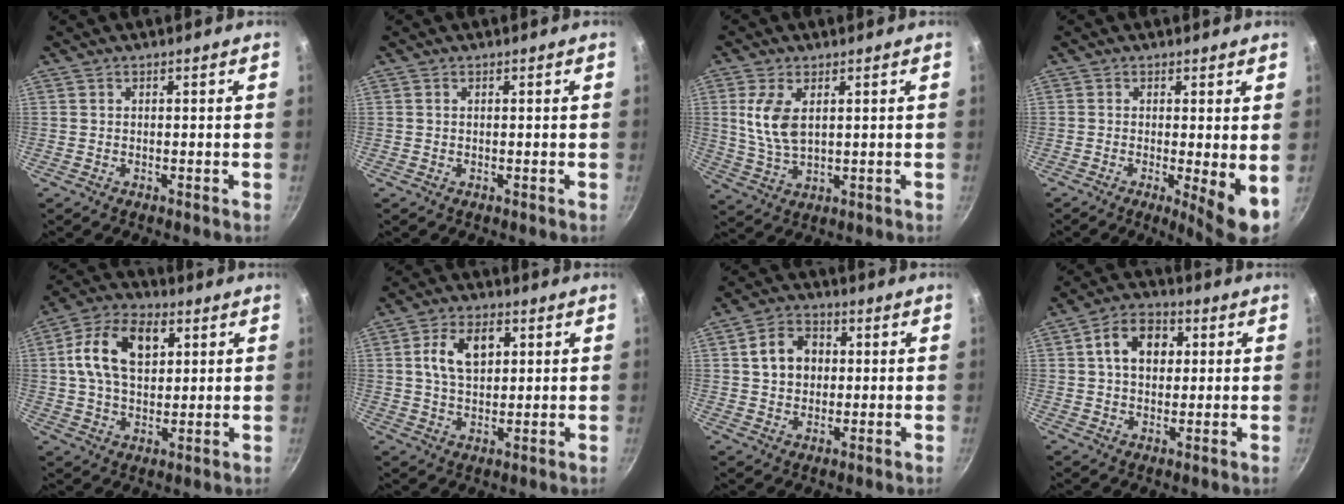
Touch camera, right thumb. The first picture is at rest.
{"total": 0.0}
{"total": 7.9, "force": [2.1, 4.2, 6.4], "torque": [-0.128, -0.014, 0.046]}
{"total": 6.3, "force": [-0.7, 1.1, 6.2], "torque": [-0.087, -0.016, -0.006]}
{"total": 14.0, "force": [3.7, 9.0, 10.0], "torque": [-0.161, 0.007, 0.054]}
{"total": 9.3, "force": [2.4, 5.9, 6.7], "torque": [-0.101, 0.003, 0.038]}
{"total": 8.4, "force": [1.5, 6.7, 4.9], "torque": [-0.060, 0.012, 0.018]}
{"total": 9.4, "force": [2.2, 6.8, 6.1], "torque": [-0.077, 0.011, 0.025]}